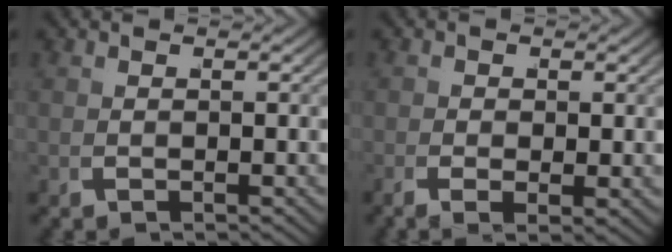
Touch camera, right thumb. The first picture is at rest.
{"total": 1.6, "force": [0.0, 0.8, 1.4], "torque": [-0.017, -0.007, -0.002]}